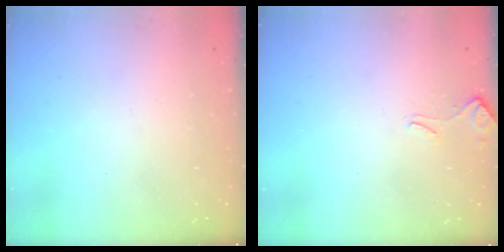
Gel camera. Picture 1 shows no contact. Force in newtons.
{"total": 3.3, "press": 3.3, "slide": 0.6}